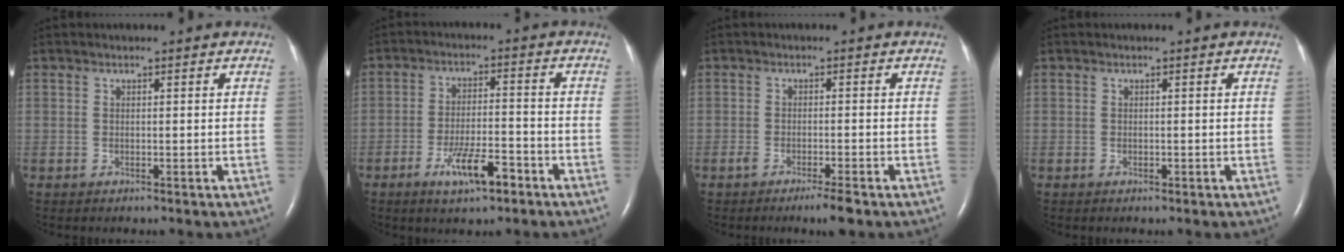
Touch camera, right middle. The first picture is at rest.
{"total": 7.3, "force": [-4.2, 1.6, 5.7], "torque": [-0.107, -0.006, -0.070]}
{"total": 3.1, "force": [-2.1, 0.1, 2.2], "torque": [-0.040, -0.005, -0.035]}
{"total": 0.0}